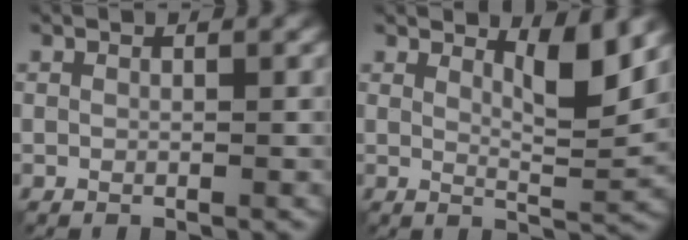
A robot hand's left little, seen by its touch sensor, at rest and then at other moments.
{"total": 4.3, "force": [2.5, 0.9, 3.3], "torque": [-0.048, -0.007, 0.037]}